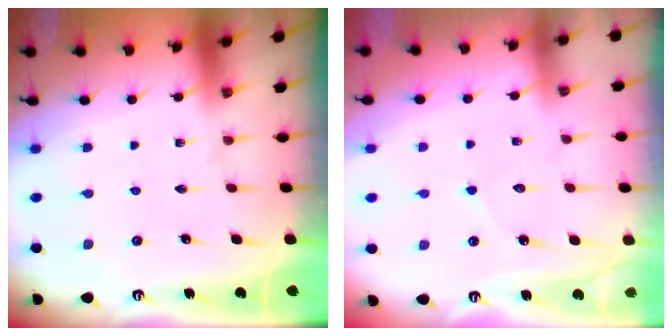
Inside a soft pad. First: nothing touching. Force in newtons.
{"total": 5.4, "press": 5.4, "slide": 0.5}